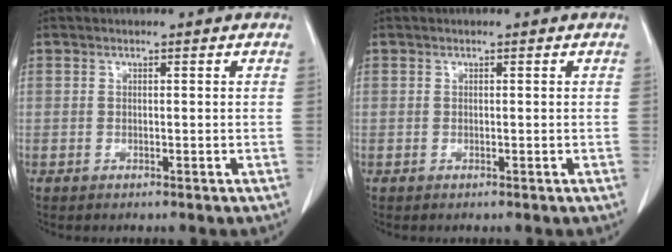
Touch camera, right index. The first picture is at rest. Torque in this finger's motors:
{"motor_torque": [0.00, 0.00, 0.00, 0.00]}